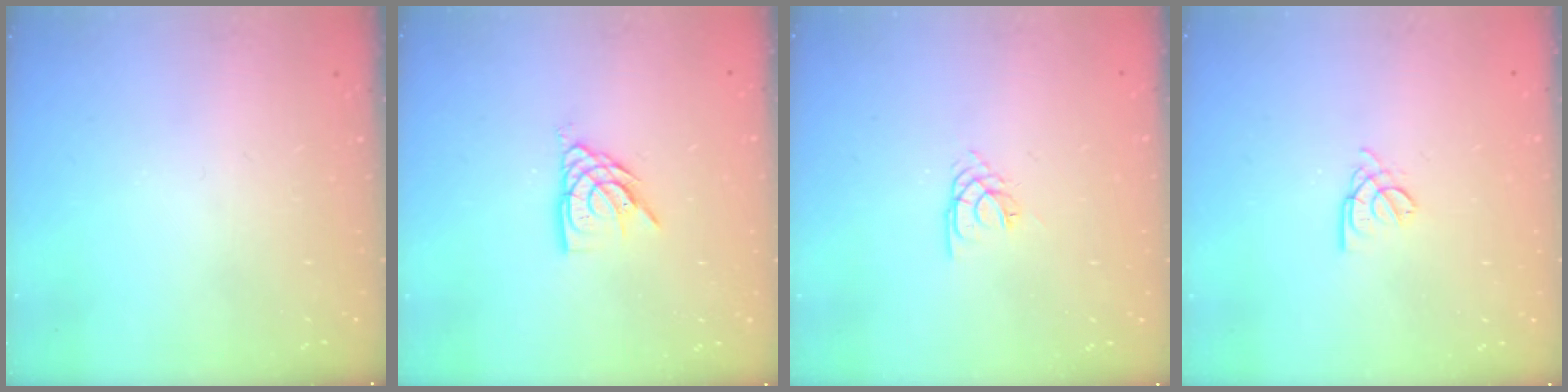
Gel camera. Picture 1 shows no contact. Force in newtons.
{"total": 7.9, "press": 7.8, "slide": 0.6}
{"total": 1.4, "press": 1.3, "slide": 0.3}
{"total": 2.6, "press": 2.5, "slide": 0.5}